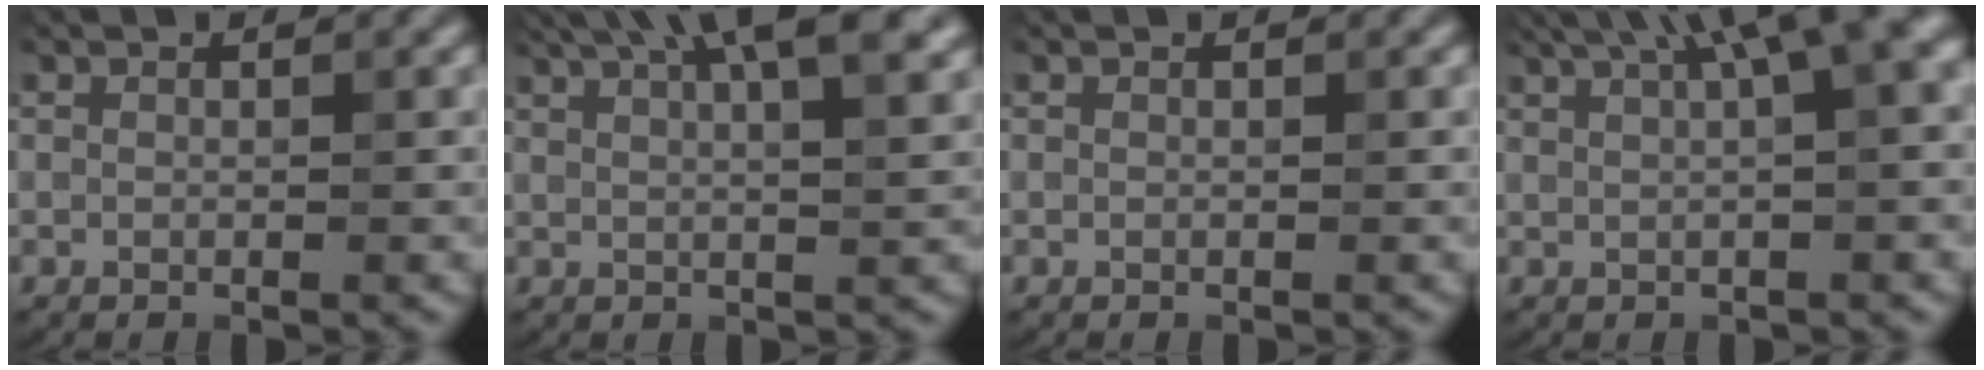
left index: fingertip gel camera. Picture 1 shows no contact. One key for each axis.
{"total": 9.2, "fx": 5.4, "fy": 2.9, "fz": 6.9, "tx": -0.074, "ty": 0.041, "tz": 0.049}
{"total": 0.0}
{"total": 9.4, "fx": 4.5, "fy": 2.9, "fz": 7.8, "tx": -0.077, "ty": 0.038, "tz": 0.053}